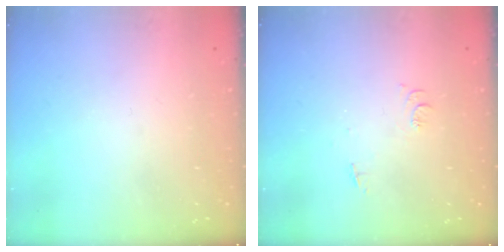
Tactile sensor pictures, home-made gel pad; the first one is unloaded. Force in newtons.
{"total": 6.4, "press": 6.4, "slide": 0.6}